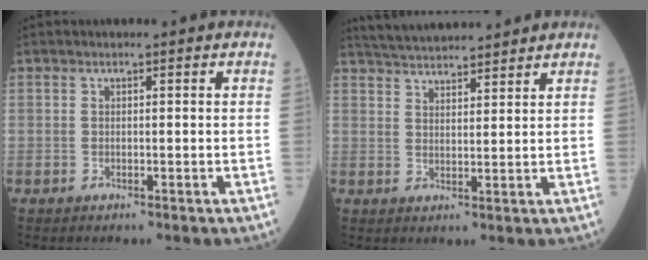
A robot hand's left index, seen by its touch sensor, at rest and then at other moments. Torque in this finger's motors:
{"motor_torque": [0.06, -0.51, 0.26, 0.06]}